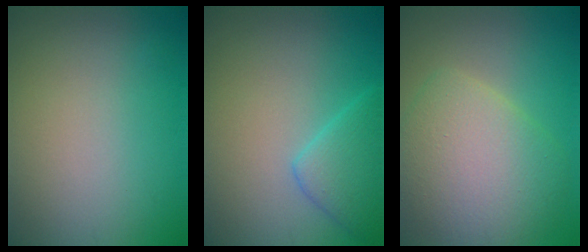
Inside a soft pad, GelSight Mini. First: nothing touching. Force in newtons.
{"total": 3.4, "press": 3.4, "slide": 0.1}
{"total": 6.6, "press": 6.6, "slide": 0.2}